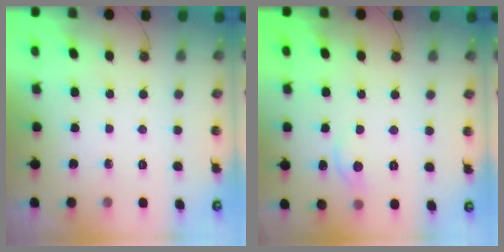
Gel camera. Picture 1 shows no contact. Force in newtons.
{"total": 0.8, "press": 0.5, "slide": 0.6}